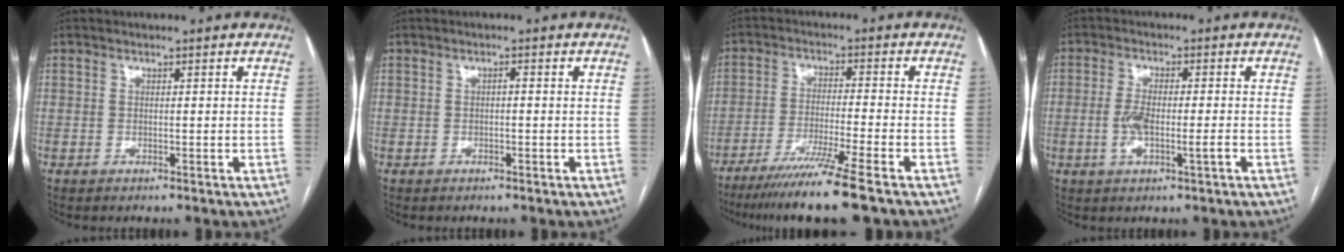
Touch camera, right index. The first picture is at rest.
{"total": 0.6, "force": [-0.1, 0.2, 0.6], "torque": [-0.009, 0.003, -0.002]}
{"total": 11.5, "force": [-8.5, -1.8, 7.6], "torque": [-0.122, -0.039, -0.138]}
{"total": 5.1, "force": [-1.2, 1.2, 4.8], "torque": [-0.102, 0.003, -0.020]}